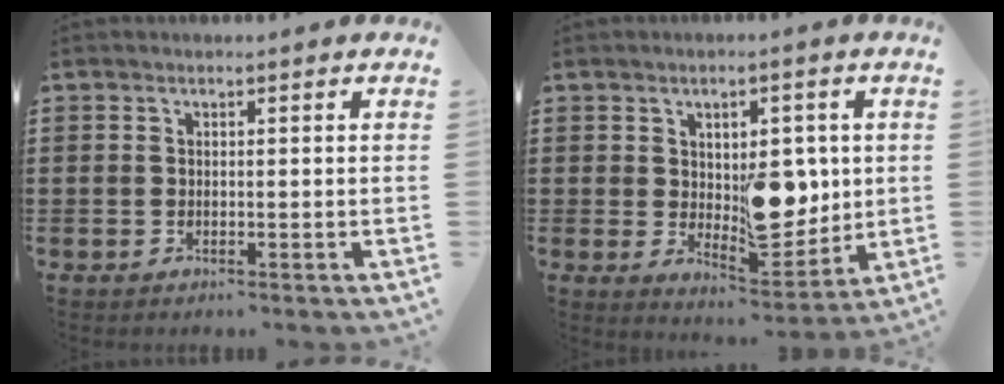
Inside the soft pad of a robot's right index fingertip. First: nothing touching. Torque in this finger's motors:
{"motor_torque": [1.40, 0.74, 0.41, 0.13]}